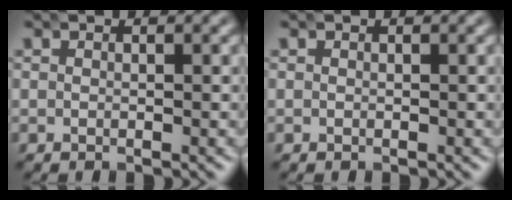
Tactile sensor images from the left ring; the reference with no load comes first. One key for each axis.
{"total": 0.0}